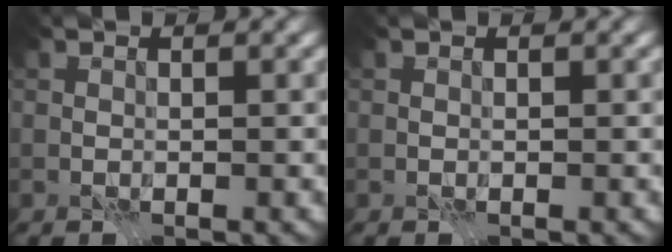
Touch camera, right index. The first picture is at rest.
{"total": 0.0}